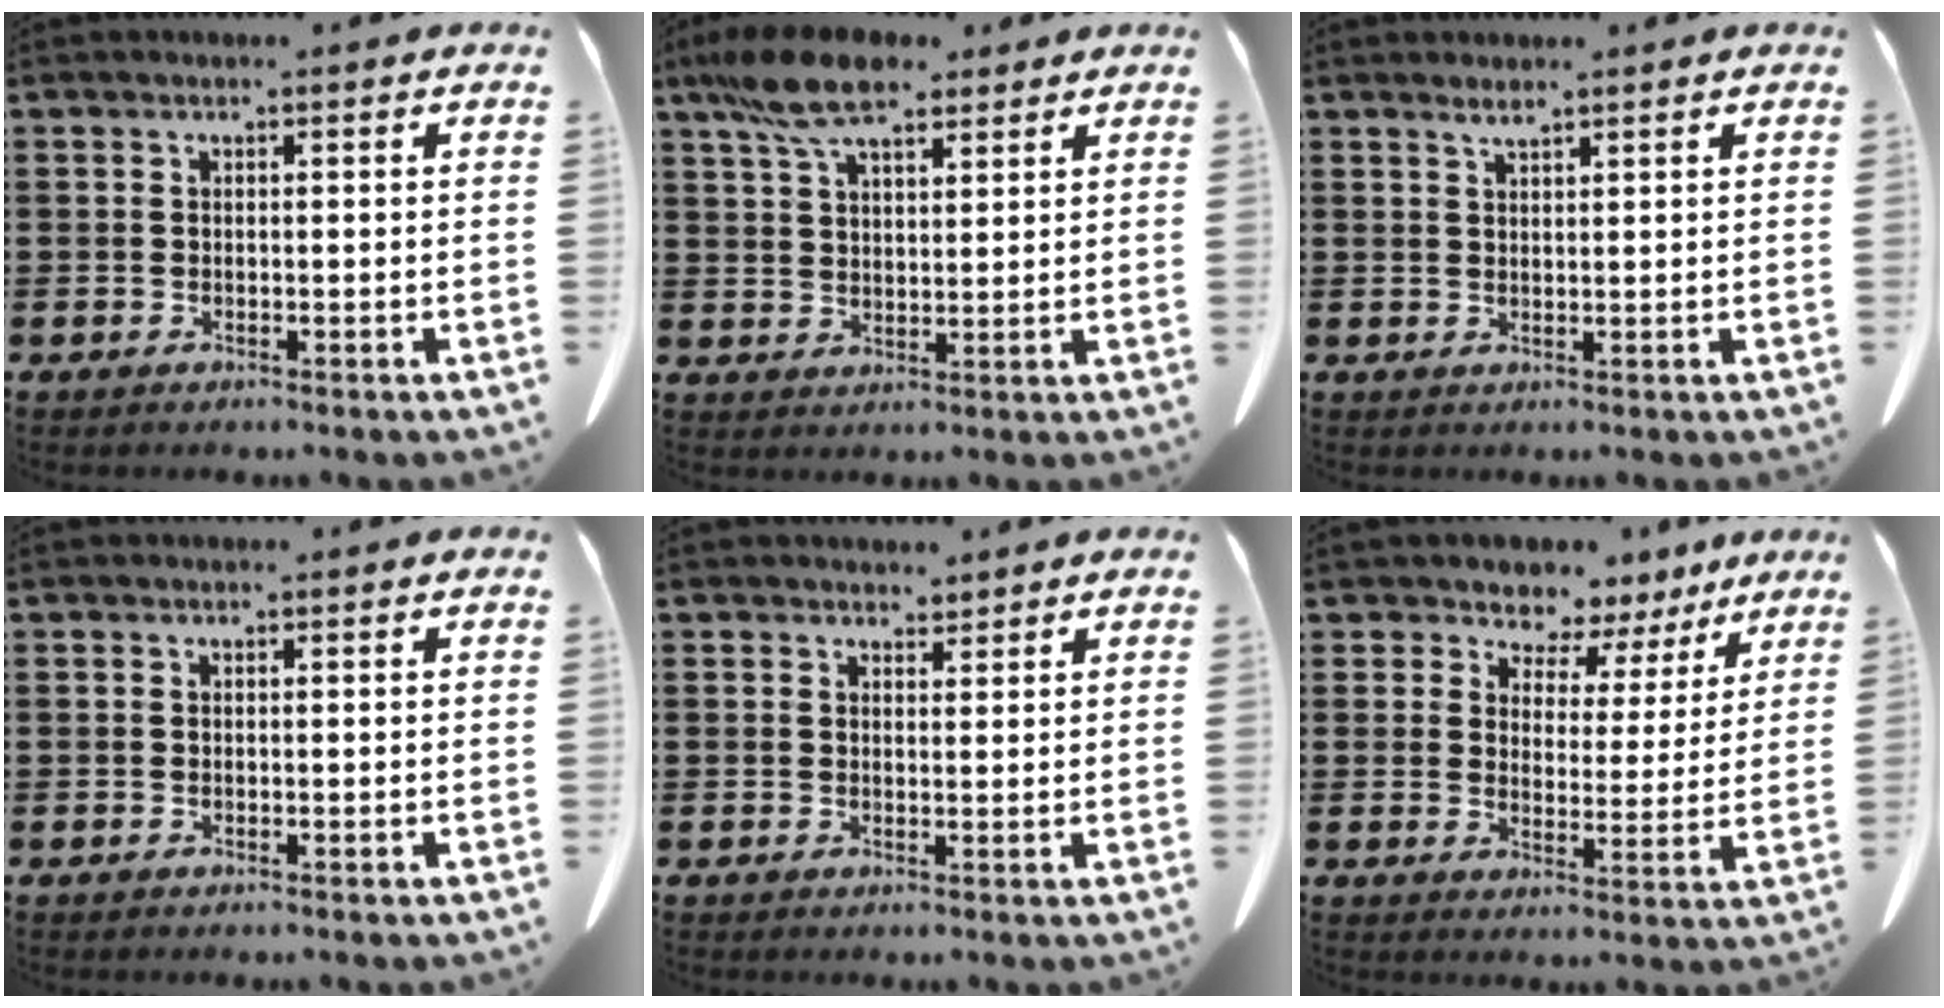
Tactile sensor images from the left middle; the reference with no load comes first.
{"total": 9.5, "force": [6.6, 3.6, 5.7], "torque": [-0.130, -0.001, 0.126]}
{"total": 1.6, "force": [1.4, 0.1, 0.7], "torque": [-0.016, -0.001, 0.026]}
{"total": 0.0}
{"total": 2.0, "force": [1.9, 0.7, 0.2], "torque": [0.000, -0.001, 0.035]}
{"total": 5.2, "force": [4.7, 2.1, -0.2], "torque": [-0.028, -0.028, 0.083]}